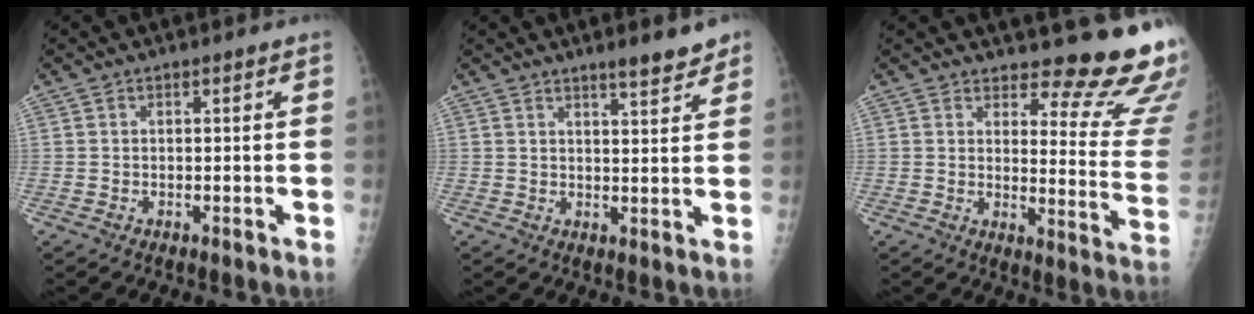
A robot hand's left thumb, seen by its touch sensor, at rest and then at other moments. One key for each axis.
{"total": 5.3, "fx": 4.1, "fy": 1.0, "fz": 3.3, "tx": -0.036, "ty": -0.026, "tz": 0.054}
{"total": 15.4, "fx": 14.1, "fy": 3.1, "fz": 5.5, "tx": -0.026, "ty": -0.158, "tz": 0.153}